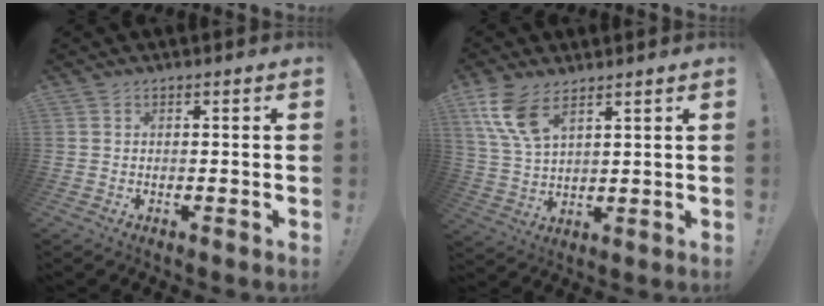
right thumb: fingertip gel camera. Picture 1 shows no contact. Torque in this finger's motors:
{"motor_torque": [0.67, 0.74, 0.25, 0.07, 0.06]}